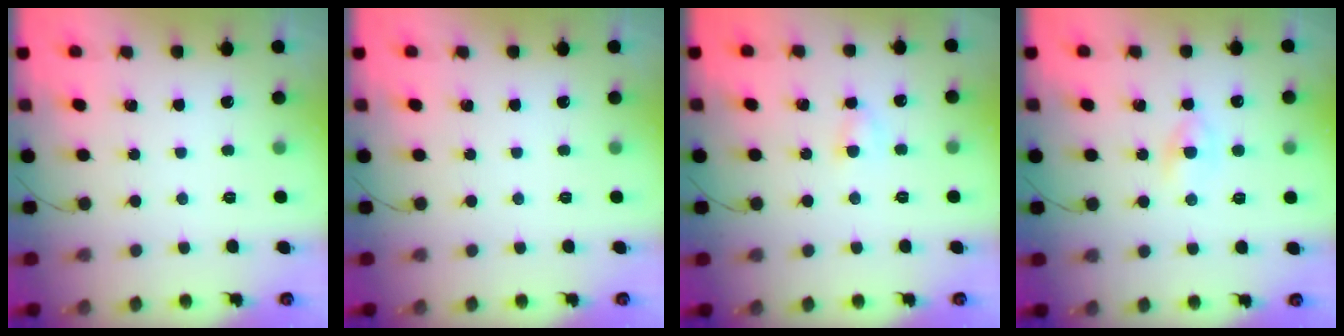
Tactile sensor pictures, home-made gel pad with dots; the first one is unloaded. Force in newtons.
{"total": 0.0}
{"total": 3.5, "press": 3.3, "slide": 1.2}
{"total": 2.1, "press": 2.0, "slide": 0.7}